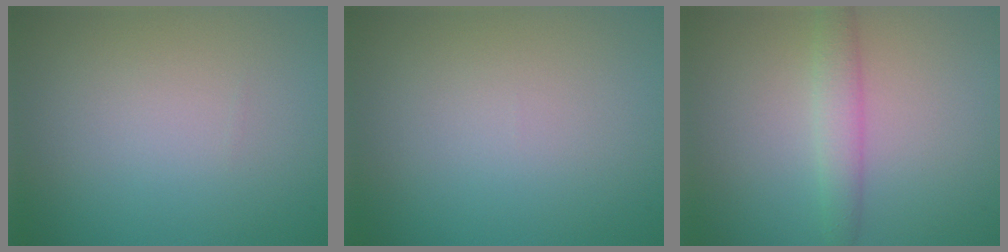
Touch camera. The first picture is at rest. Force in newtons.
{"total": 0.0}
{"total": 2.4, "press": 2.4, "slide": 0.1}